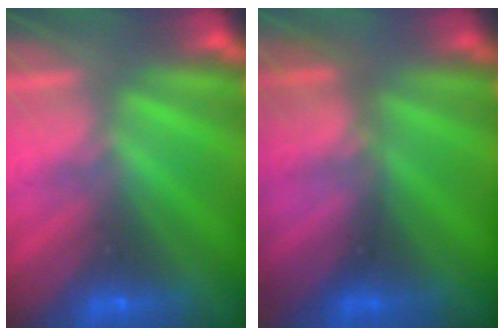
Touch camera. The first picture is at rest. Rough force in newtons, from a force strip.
{"total": 2.7}